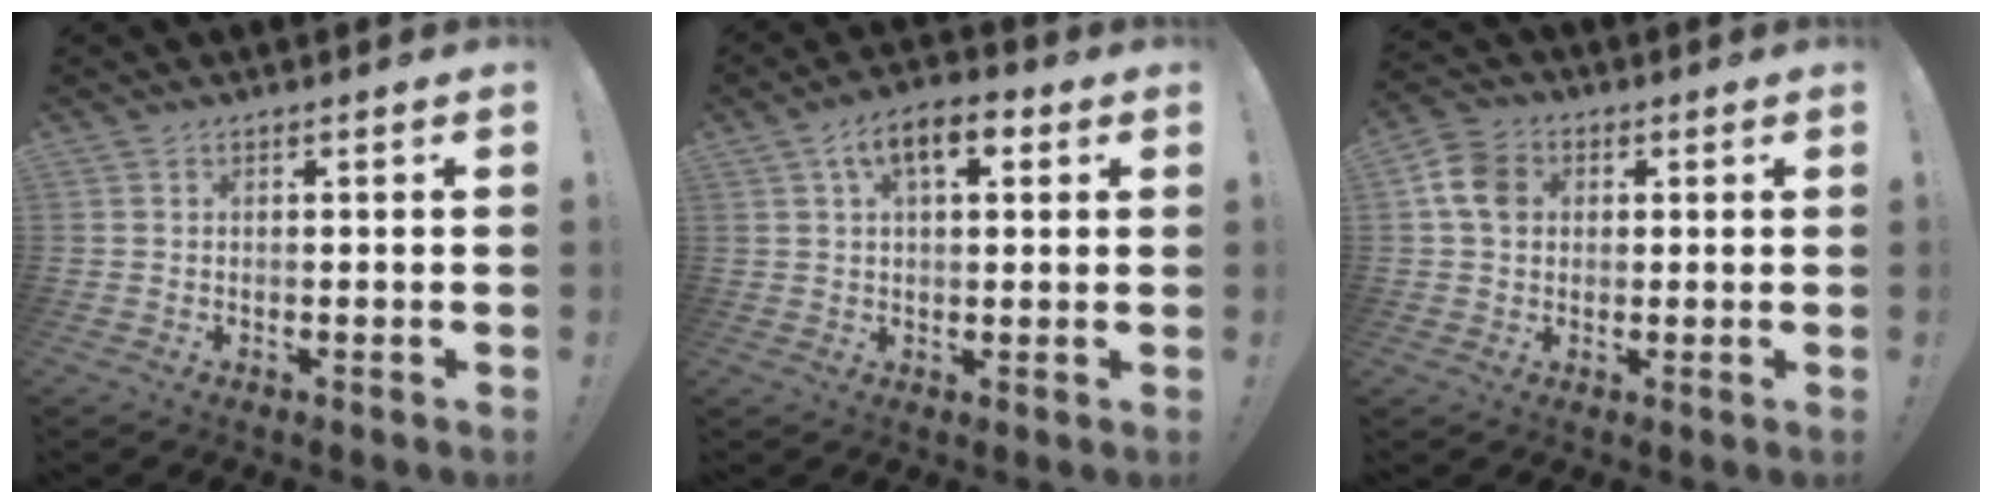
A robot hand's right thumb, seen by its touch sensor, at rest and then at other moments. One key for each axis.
{"total": 8.8, "fx": 3.4, "fy": 4.4, "fz": 6.9, "tx": -0.103, "ty": 0.004, "tz": 0.057}
{"total": 9.4, "fx": 2.2, "fy": 7.7, "fz": 5.0, "tx": -0.077, "ty": 0.005, "tz": 0.046}